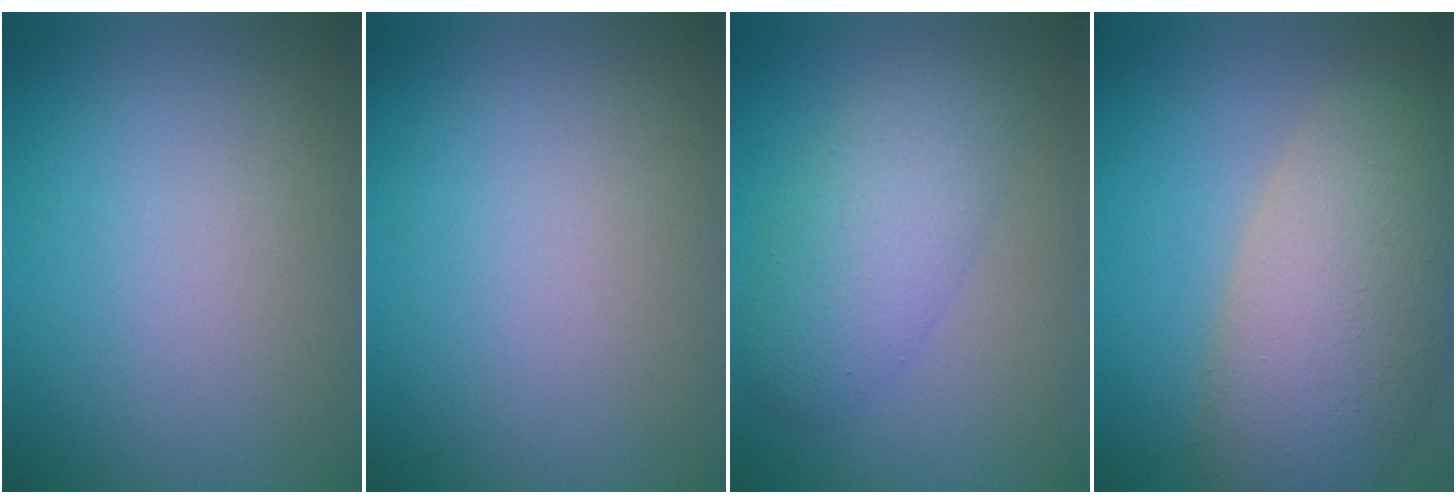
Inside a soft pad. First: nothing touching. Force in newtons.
{"total": 0.0}
{"total": 4.9, "press": 4.9, "slide": 0.1}
{"total": 9.6, "press": 9.6, "slide": 0.7}